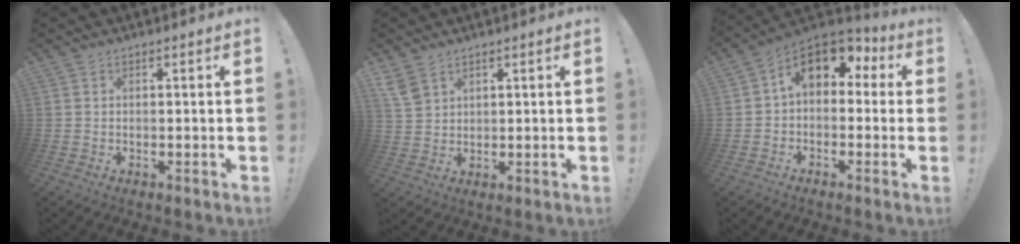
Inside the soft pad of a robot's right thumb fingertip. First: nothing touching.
{"total": 5.0, "force": [3.4, 2.8, 2.4], "torque": [-0.051, -0.010, 0.070]}
{"total": 11.3, "force": [4.0, 6.9, 8.1], "torque": [-0.119, -0.010, 0.075]}